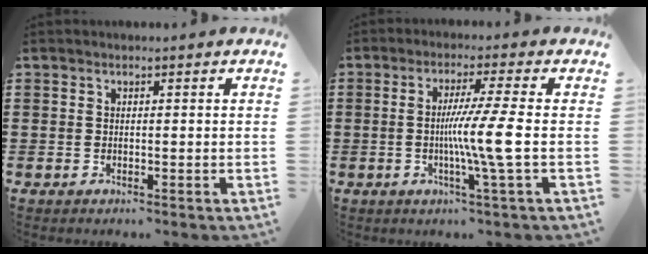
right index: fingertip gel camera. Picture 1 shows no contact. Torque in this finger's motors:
{"motor_torque": [0.97, -0.40, 0.35, 0.21]}